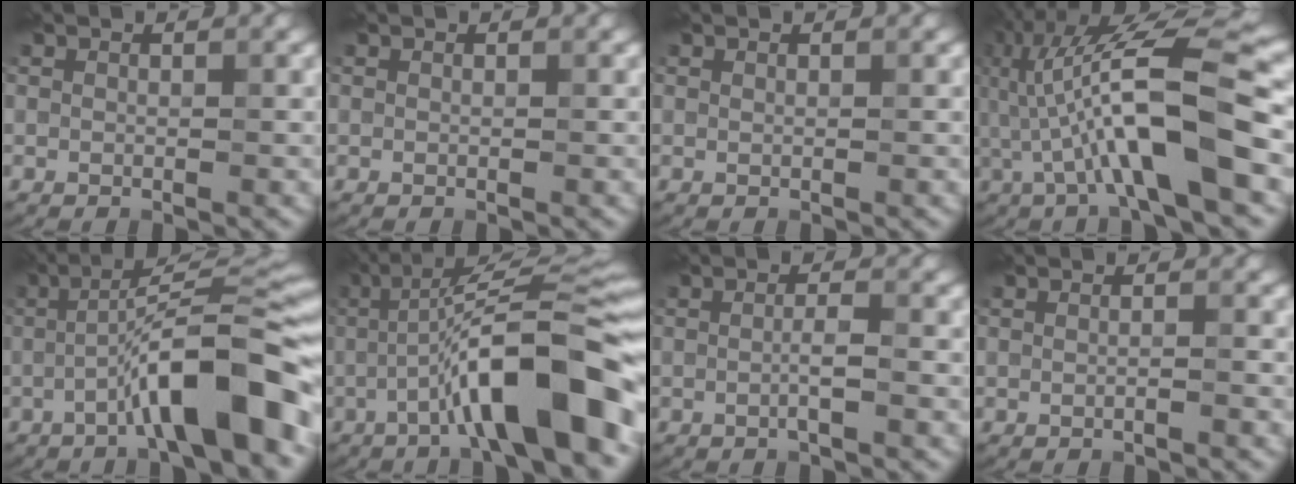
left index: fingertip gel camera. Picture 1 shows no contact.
{"total": 0.0}
{"total": 0.0}
{"total": 11.7, "force": [-0.9, 2.4, 11.4], "torque": [-0.202, 0.026, -0.022]}
{"total": 9.9, "force": [-3.6, 1.5, 9.1], "torque": [-0.132, 0.028, -0.064]}
{"total": 11.5, "force": [-3.6, 1.9, 10.8], "torque": [-0.153, 0.028, -0.066]}
{"total": 1.5, "force": [-0.3, -0.2, 1.4], "torque": [-0.023, 0.005, -0.007]}
{"total": 0.8, "force": [-0.2, -0.2, 0.7], "torque": [-0.011, -0.003, -0.012]}